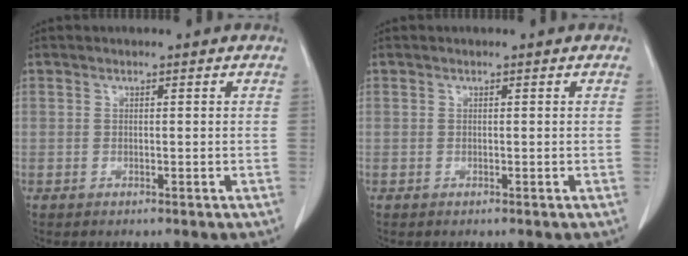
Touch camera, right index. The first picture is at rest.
{"total": 0.0}